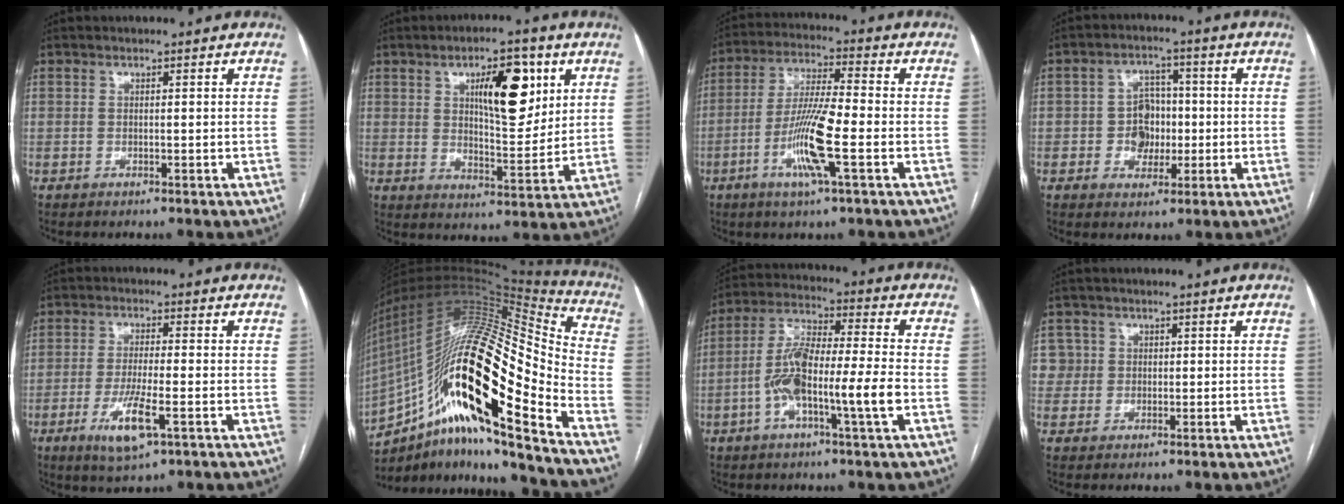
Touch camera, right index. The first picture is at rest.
{"total": 11.3, "force": [4.5, 3.8, 9.7], "torque": [-0.149, 0.004, 0.074]}
{"total": 10.8, "force": [-3.5, 0.4, 10.2], "torque": [-0.206, -0.007, -0.068]}
{"total": 5.7, "force": [-0.8, 4.9, 2.9], "torque": [-0.048, 0.020, -0.006]}
{"total": 7.6, "force": [-3.1, 1.2, 6.8], "torque": [-0.135, -0.016, -0.052]}
{"total": 29.3, "force": [-13.9, 5.2, 25.3], "torque": [-0.427, 0.007, -0.238]}
{"total": 12.3, "force": [-3.4, 1.1, 11.7], "torque": [-0.233, 0.012, -0.065]}
{"total": 3.8, "force": [0.7, 3.7, -0.1], "torque": [0.018, 0.016, 0.017]}